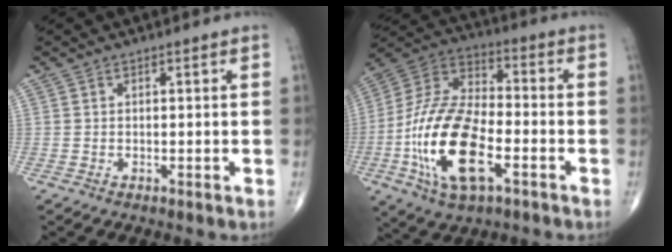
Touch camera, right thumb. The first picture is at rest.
{"total": 20.9, "force": [-6.5, 9.9, 17.3], "torque": [-0.344, 0.025, -0.119]}